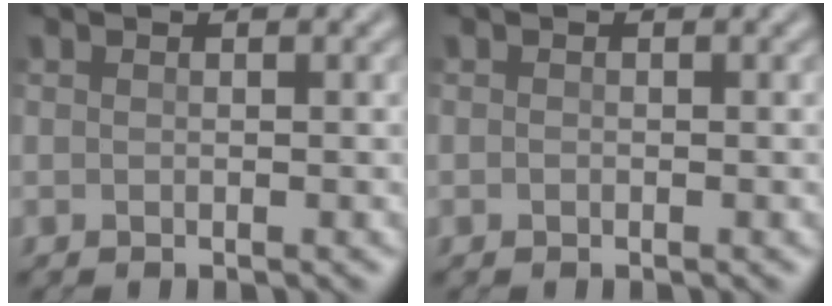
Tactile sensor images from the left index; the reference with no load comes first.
{"total": 0.0}